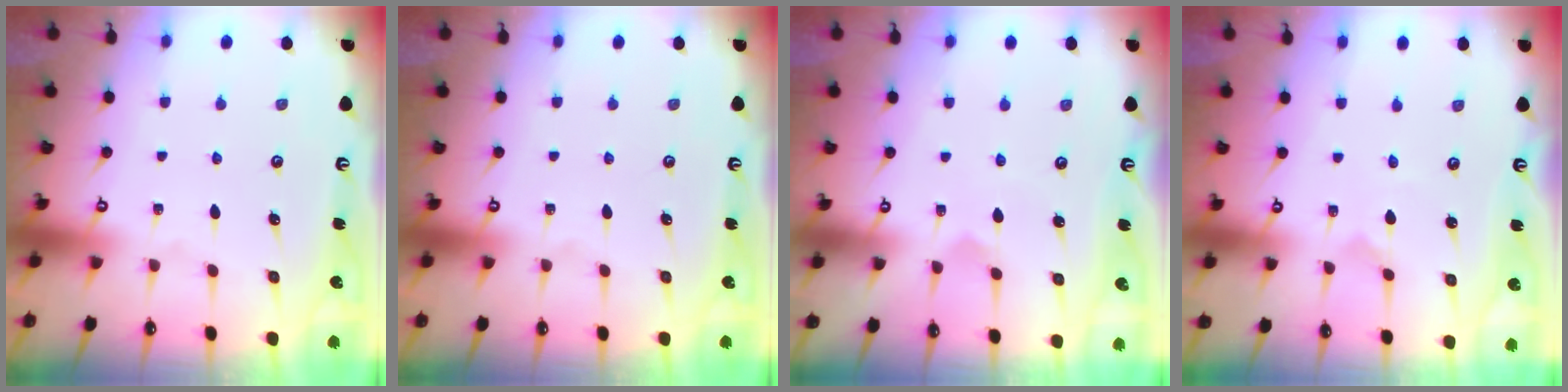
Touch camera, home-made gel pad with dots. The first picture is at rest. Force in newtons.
{"total": 0.0}
{"total": 2.6, "press": 2.6, "slide": 0.1}
{"total": 0.0}